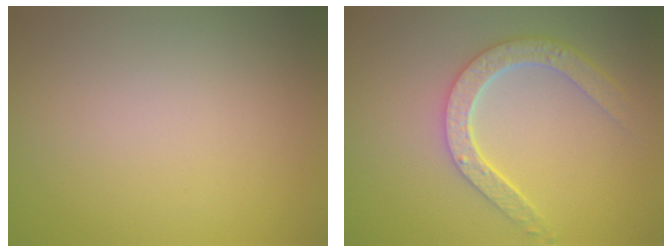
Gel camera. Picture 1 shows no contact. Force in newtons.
{"total": 4.6, "press": 3.6, "slide": 2.8}